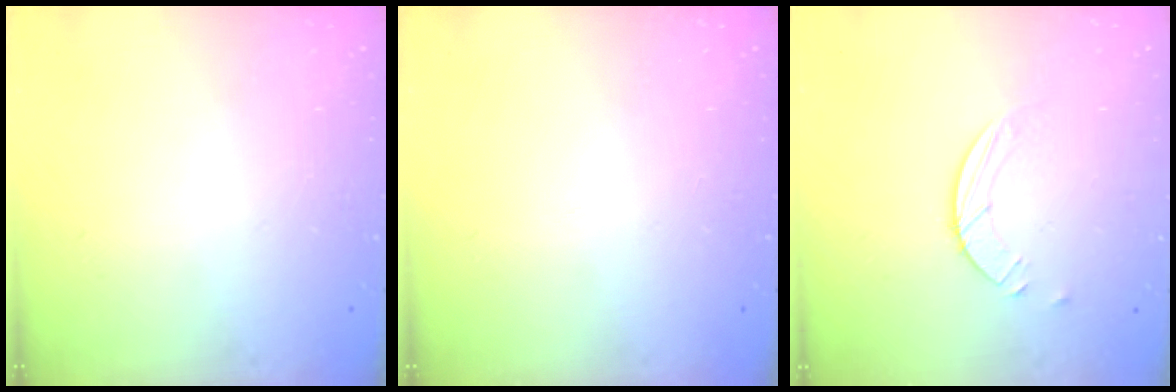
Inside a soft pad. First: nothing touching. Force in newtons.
{"total": 0.0}
{"total": 2.6, "press": 2.6, "slide": 0.3}